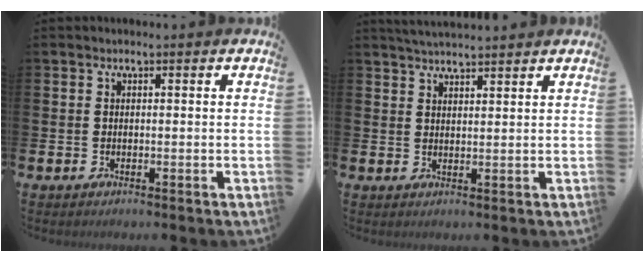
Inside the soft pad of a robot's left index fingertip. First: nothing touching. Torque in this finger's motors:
{"motor_torque": [0.51, -1.63, 0.20, 0.03]}